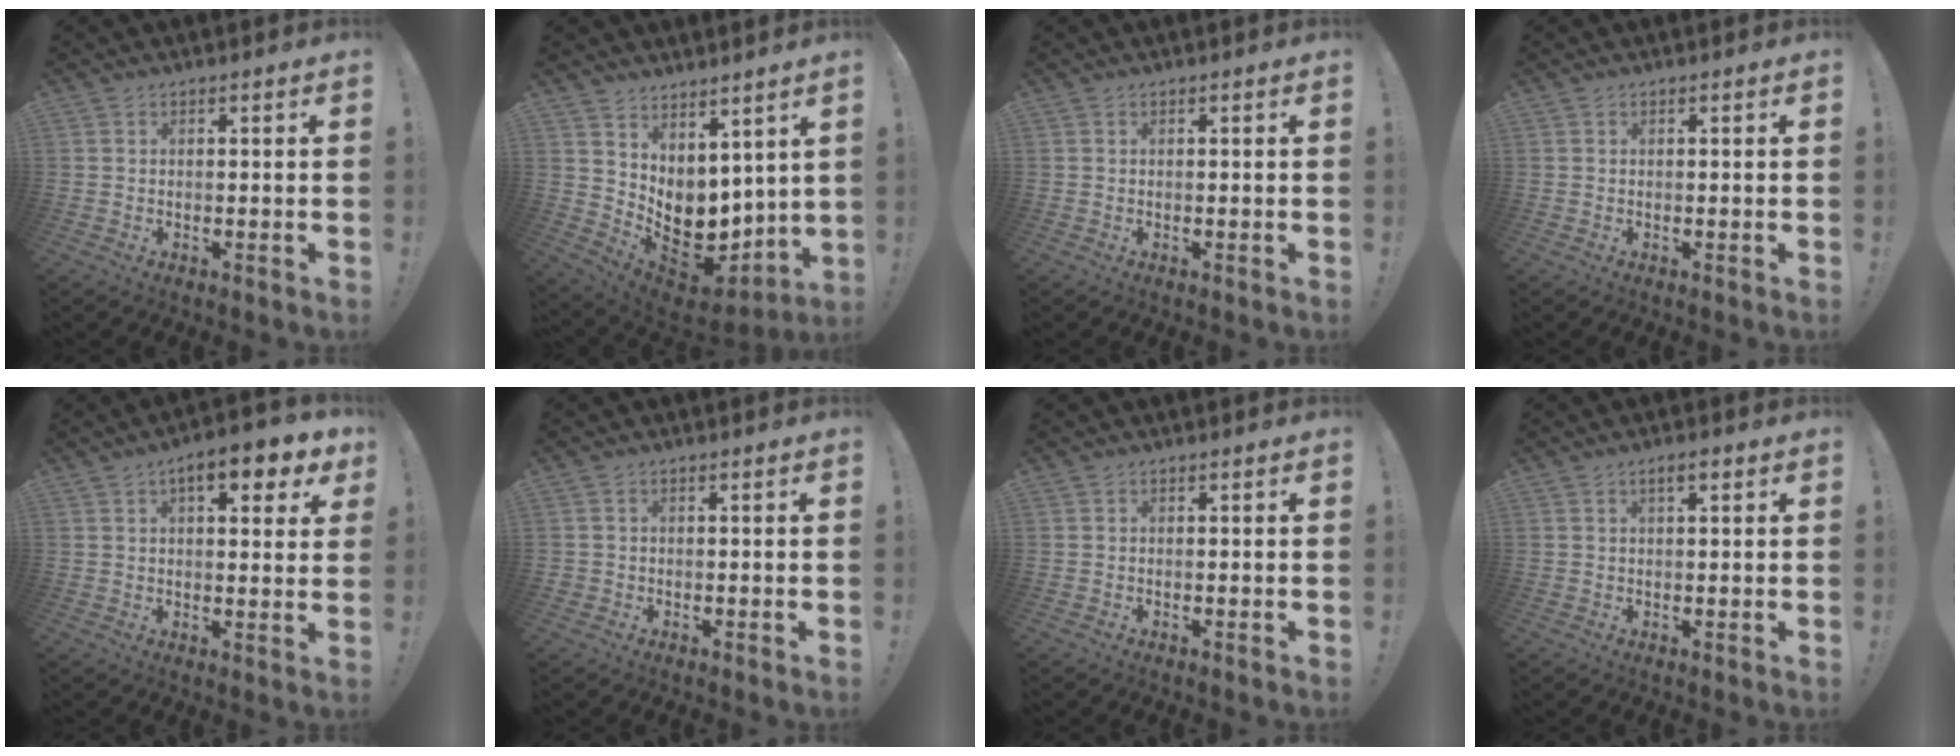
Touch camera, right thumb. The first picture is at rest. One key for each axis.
{"total": 10.4, "fx": 0.6, "fy": 8.7, "fz": 5.6, "tx": -0.053, "ty": -0.028, "tz": 0.032}
{"total": 0.0}
{"total": 0.0}
{"total": 9.2, "fx": 4.5, "fy": 3.4, "fz": 7.2, "tx": -0.092, "ty": -0.016, "tz": 0.071}
{"total": 1.3, "fx": 0.0, "fy": 1.2, "fz": 0.3, "tx": -0.013, "ty": 0.006, "tz": 0.001}
{"total": 0.0}
{"total": 2.5, "fx": 1.3, "fy": 0.8, "fz": 2.0, "tx": -0.033, "ty": 0.000, "tz": 0.019}